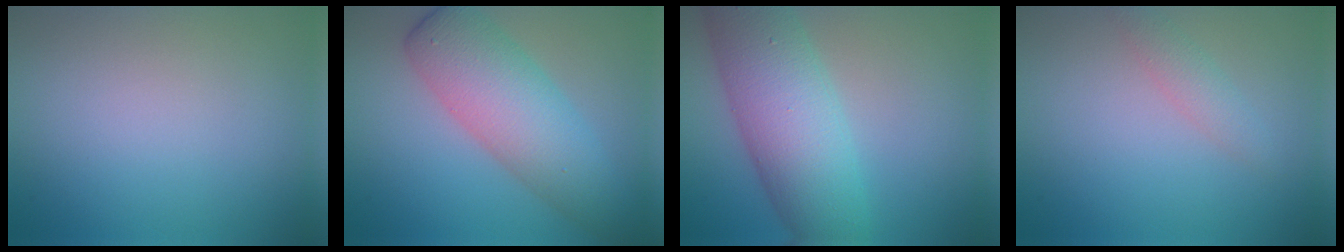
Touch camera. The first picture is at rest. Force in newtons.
{"total": 7.5, "press": 7.5, "slide": 0.2}
{"total": 9.0, "press": 9.0, "slide": 0.2}
{"total": 1.6, "press": 1.6, "slide": 0.1}